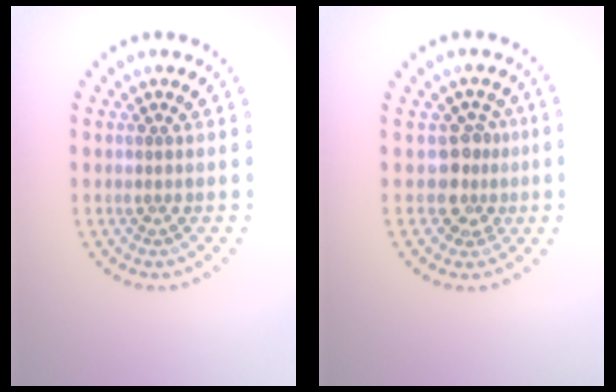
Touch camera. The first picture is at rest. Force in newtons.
{"total": 2.6, "press": 1.9, "slide": 1.9}